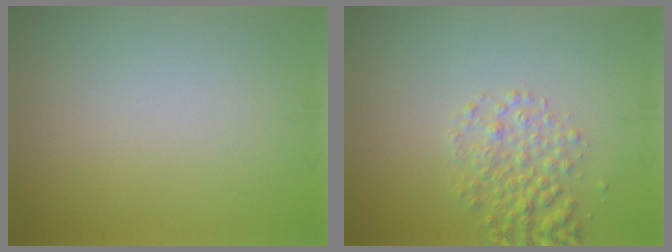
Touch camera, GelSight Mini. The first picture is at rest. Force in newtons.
{"total": 2.9, "press": 2.9, "slide": 0.2}